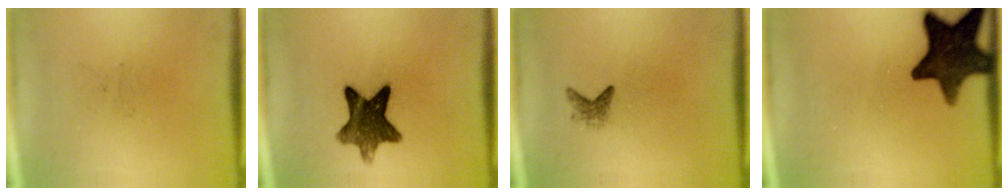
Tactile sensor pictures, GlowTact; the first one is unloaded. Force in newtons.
{"total": 10.3}
{"total": 1.5}
{"total": 14.4}